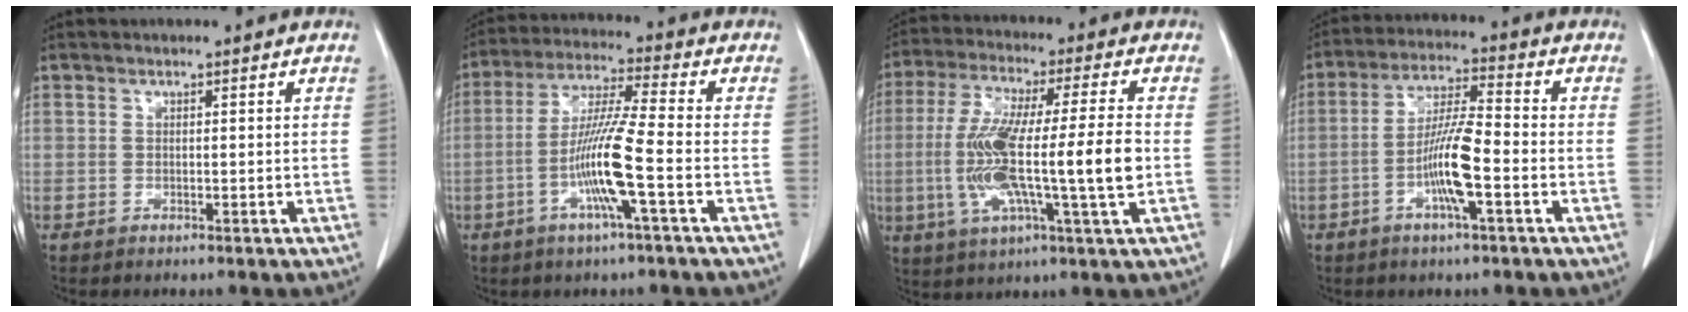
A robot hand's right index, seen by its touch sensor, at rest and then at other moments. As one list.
[{"total": 10.8, "force": [-3.2, -0.5, 10.3], "torque": [-0.204, -0.006, -0.067]}, {"total": 16.4, "force": [-1.8, 0.8, 16.3], "torque": [-0.314, 0.001, -0.036]}, {"total": 9.1, "force": [-2.9, 0.8, 8.6], "torque": [-0.167, 0.003, -0.058]}]